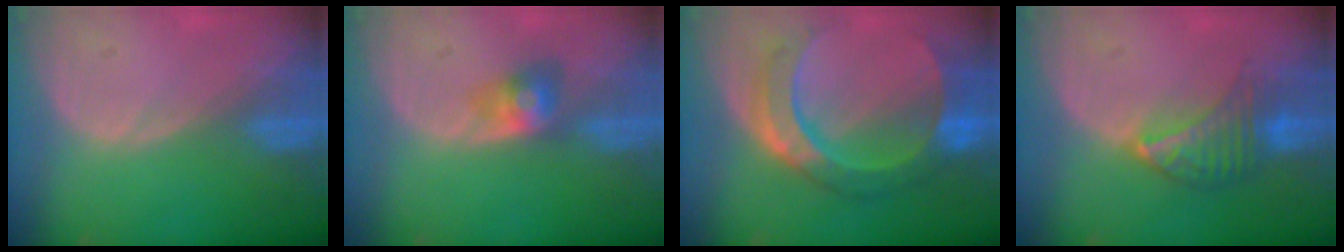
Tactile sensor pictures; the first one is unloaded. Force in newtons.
{"total": 3.4, "press": 3.4, "slide": 0.2}
{"total": 10.0, "press": 10.0, "slide": 0.9}
{"total": 7.1, "press": 6.5, "slide": 3.0}